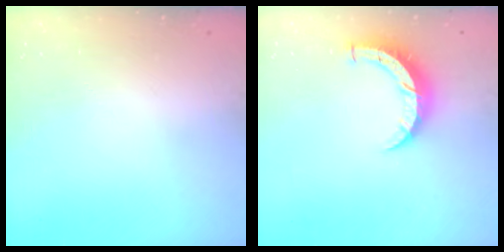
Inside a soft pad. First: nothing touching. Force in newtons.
{"total": 7.6, "press": 7.6, "slide": 0.5}